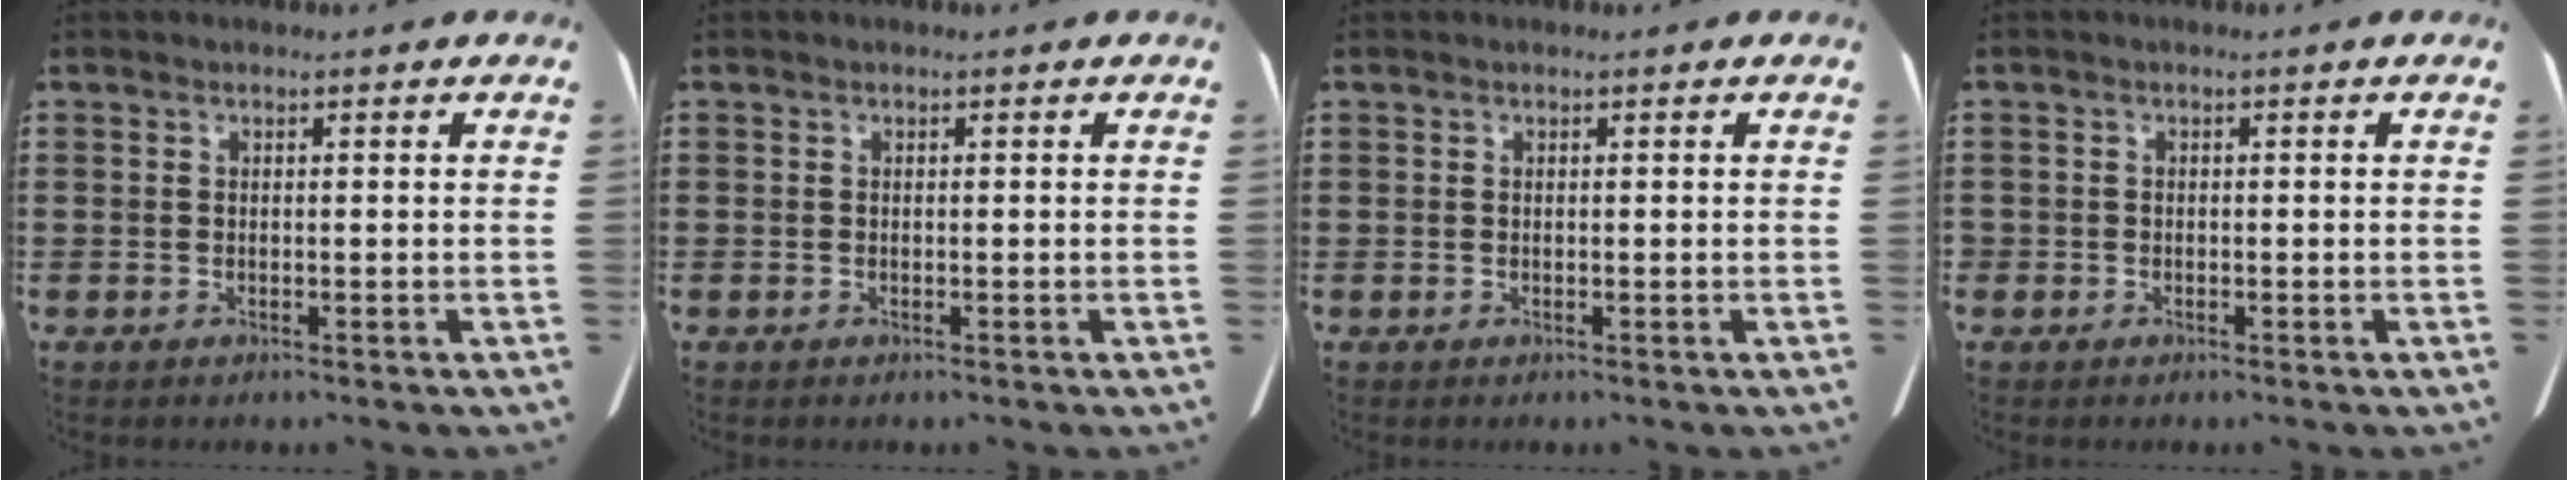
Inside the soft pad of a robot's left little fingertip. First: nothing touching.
{"total": 0.0}
{"total": 0.0}
{"total": 0.6, "force": [-0.3, 0.5, 0.2], "torque": [-0.004, 0.002, -0.007]}